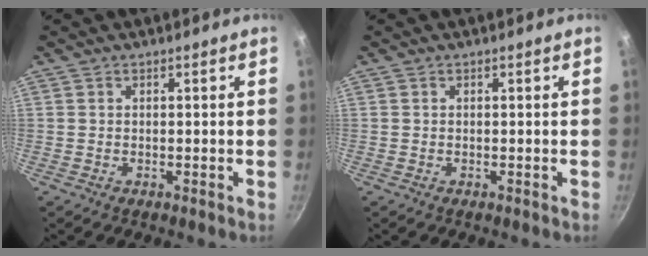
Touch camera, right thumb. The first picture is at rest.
{"total": 0.0}